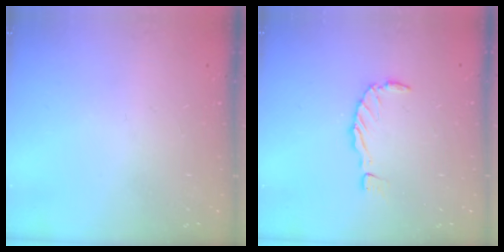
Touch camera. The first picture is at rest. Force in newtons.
{"total": 0.0}